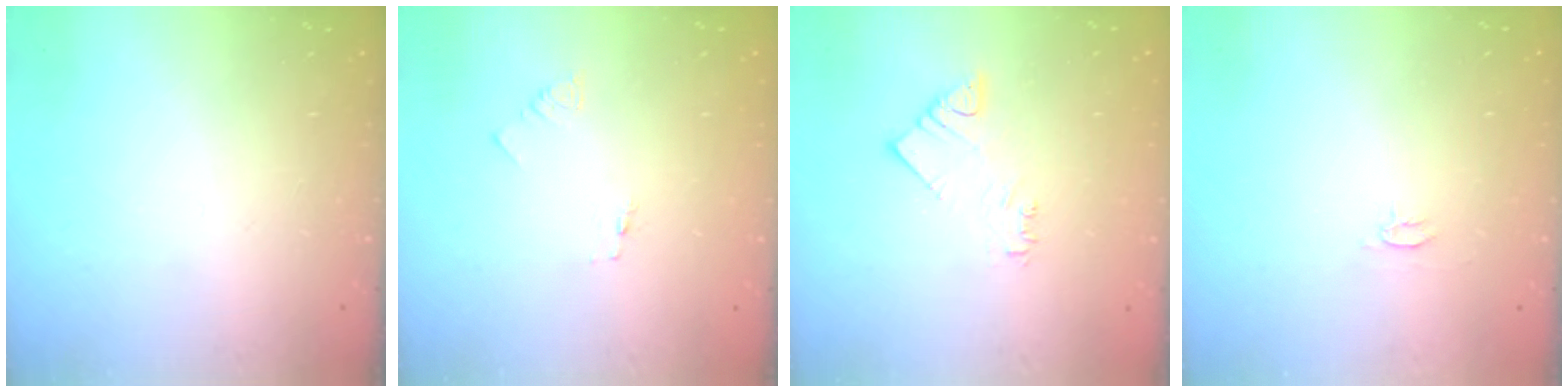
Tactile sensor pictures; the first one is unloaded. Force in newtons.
{"total": 1.4, "press": 1.3, "slide": 0.1}
{"total": 3.2, "press": 3.2, "slide": 0.2}
{"total": 2.6, "press": 2.6, "slide": 0.3}